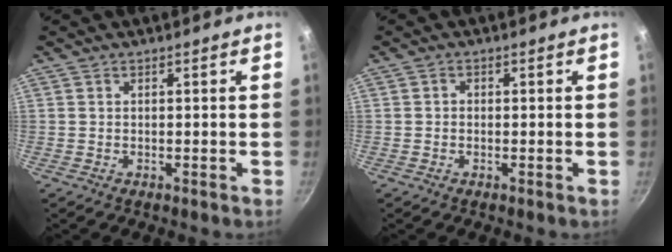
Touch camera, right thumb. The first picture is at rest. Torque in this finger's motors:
{"motor_torque": [-0.42, 0.15, -0.07, 0.11, 0.05]}